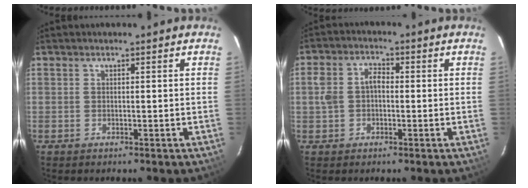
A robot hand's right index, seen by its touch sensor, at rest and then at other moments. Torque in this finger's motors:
{"motor_torque": [0.12, -0.10, 0.15, 0.05]}